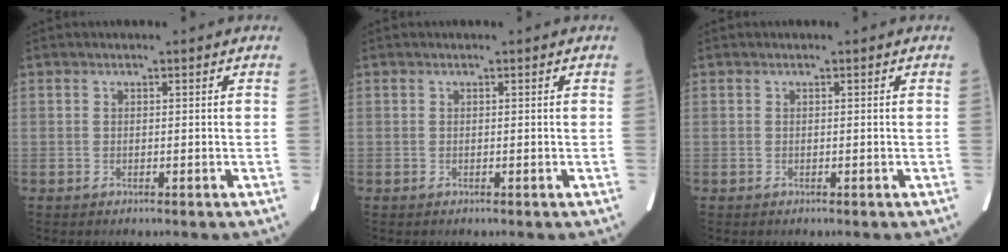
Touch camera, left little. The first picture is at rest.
{"total": 0.0}
{"total": 0.0}